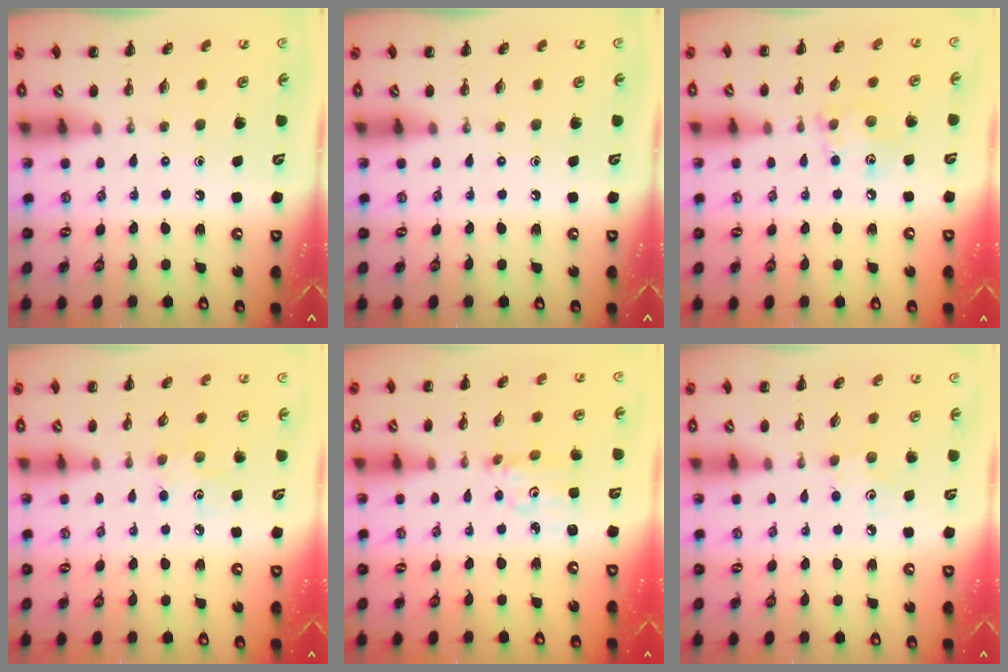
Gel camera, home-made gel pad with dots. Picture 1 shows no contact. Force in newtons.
{"total": 0.0}
{"total": 5.6, "press": 5.5, "slide": 0.5}
{"total": 3.8, "press": 3.7, "slide": 0.9}
{"total": 2.7, "press": 2.7, "slide": 0.3}
{"total": 4.3, "press": 4.1, "slide": 1.1}